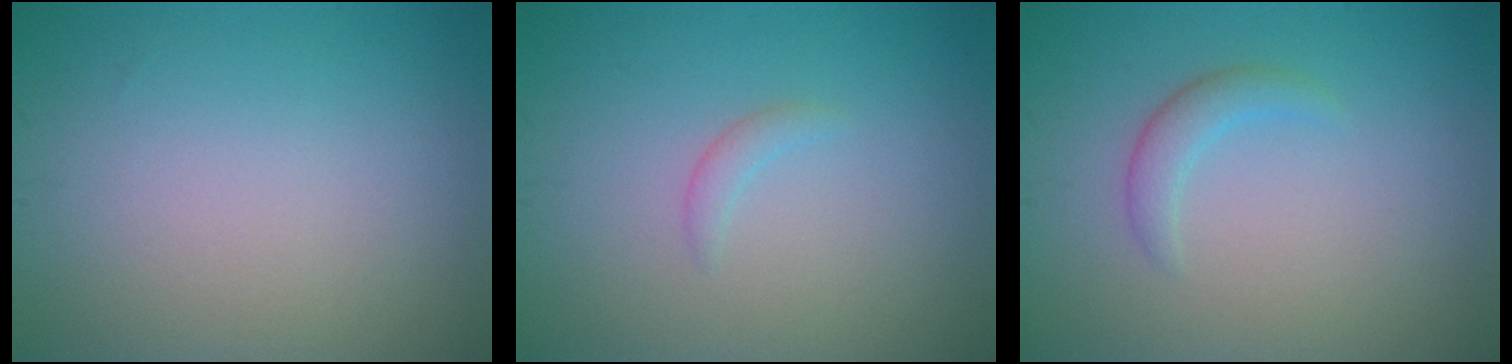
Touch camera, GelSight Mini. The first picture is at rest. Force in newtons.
{"total": 0.9, "press": 0.9, "slide": 0.1}
{"total": 1.7, "press": 1.7, "slide": 0.2}